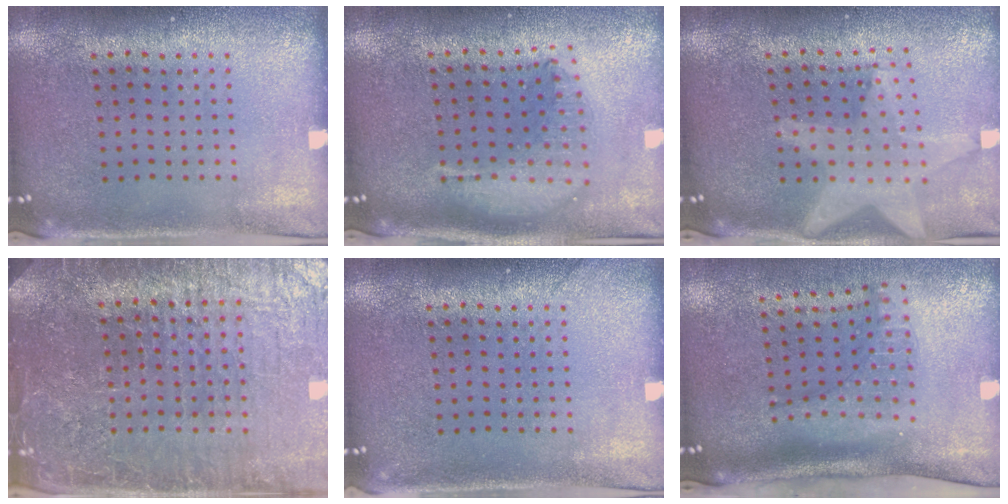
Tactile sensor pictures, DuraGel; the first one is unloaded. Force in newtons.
{"total": 1.9, "press": 1.6, "slide": 1.1}
{"total": 1.9, "press": 1.6, "slide": 1.0}
{"total": 5.4, "press": 4.9, "slide": 2.3}
{"total": 0.7, "press": 0.7, "slide": 0.1}
{"total": 2.3, "press": 1.6, "slide": 1.7}